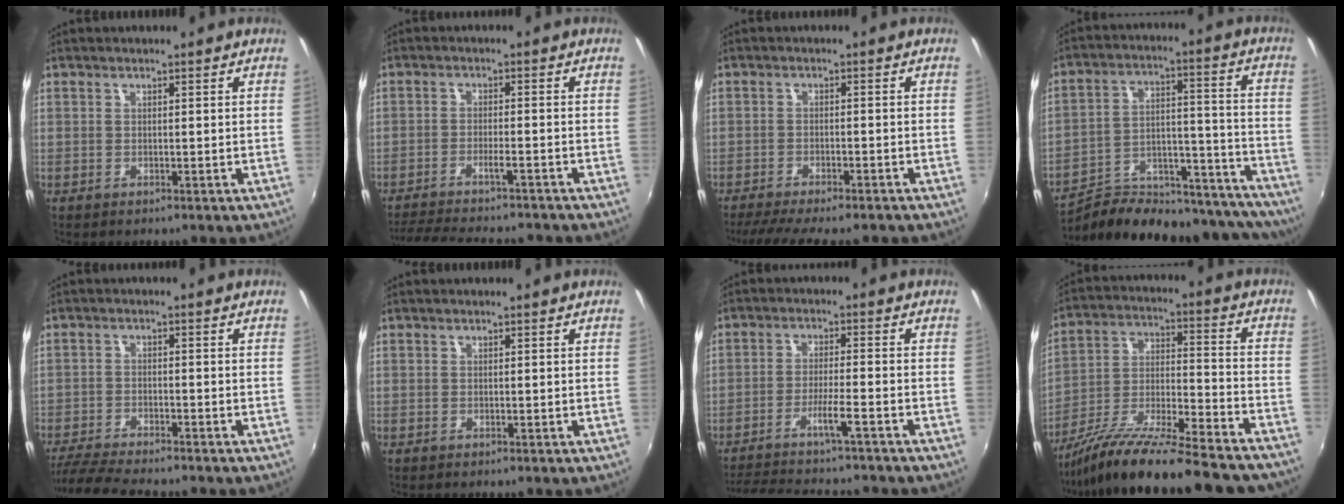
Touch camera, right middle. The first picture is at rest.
{"total": 14.4, "force": [-12.9, 2.0, 6.1], "torque": [-0.129, -0.011, -0.190]}
{"total": 11.4, "force": [-9.7, 1.8, 5.6], "torque": [-0.121, -0.028, -0.148]}
{"total": 28.4, "force": [-24.7, 9.2, 10.4], "torque": [-0.163, 0.036, -0.327]}
{"total": 9.5, "force": [-8.6, 1.0, 3.9], "torque": [-0.104, -0.024, -0.151]}
{"total": 0.0}
{"total": 12.9, "force": [-11.5, -0.1, 5.8], "torque": [-0.120, -0.005, -0.184]}
{"total": 26.6, "force": [-22.5, 4.1, 13.6], "torque": [-0.235, -0.044, -0.334]}